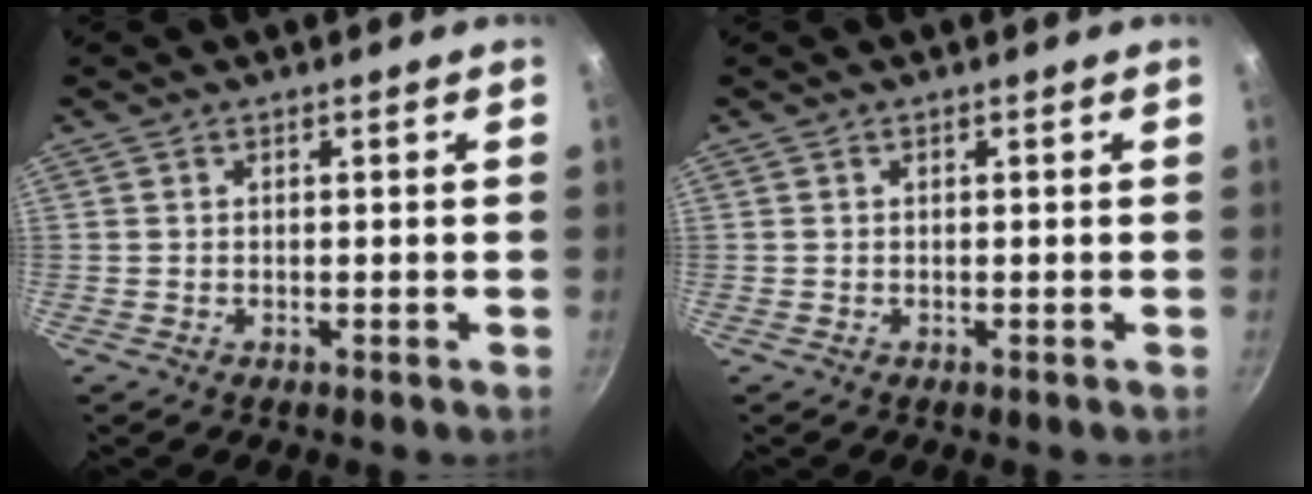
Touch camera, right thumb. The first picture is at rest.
{"total": 0.0}